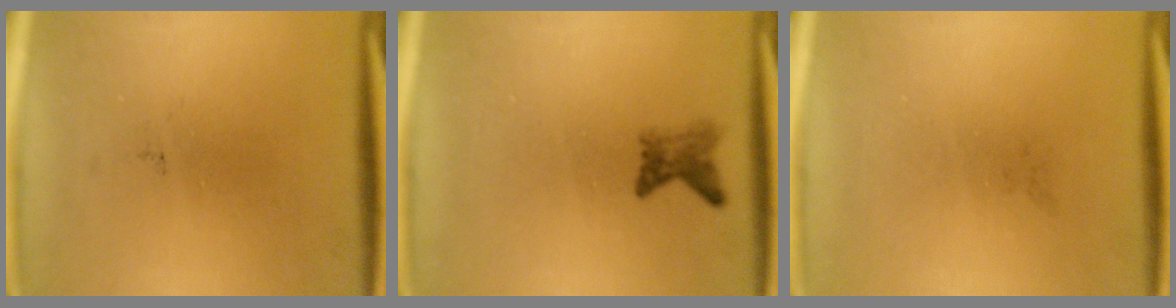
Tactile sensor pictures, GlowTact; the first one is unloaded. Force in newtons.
{"total": 1.9}
{"total": 0.0}